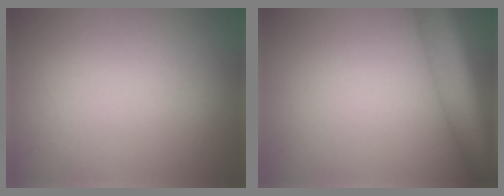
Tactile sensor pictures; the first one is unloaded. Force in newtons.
{"total": 8.2, "press": 8.2, "slide": 0.3}